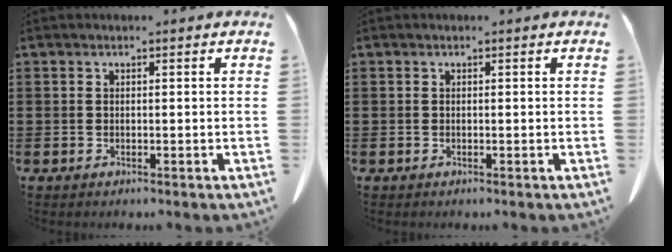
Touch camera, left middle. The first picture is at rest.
{"total": 0.0}